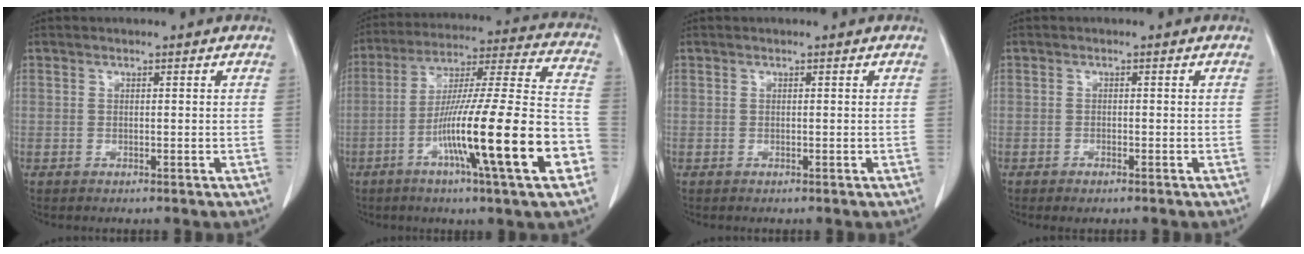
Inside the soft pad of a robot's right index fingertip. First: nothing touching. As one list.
[{"total": 22.1, "force": [-8.1, 0.3, 20.6], "torque": [-0.314, -0.015, -0.137]}, {"total": 0.0}, {"total": 1.0, "force": [-0.7, 0.2, 0.7], "torque": [-0.019, -0.005, -0.007]}]